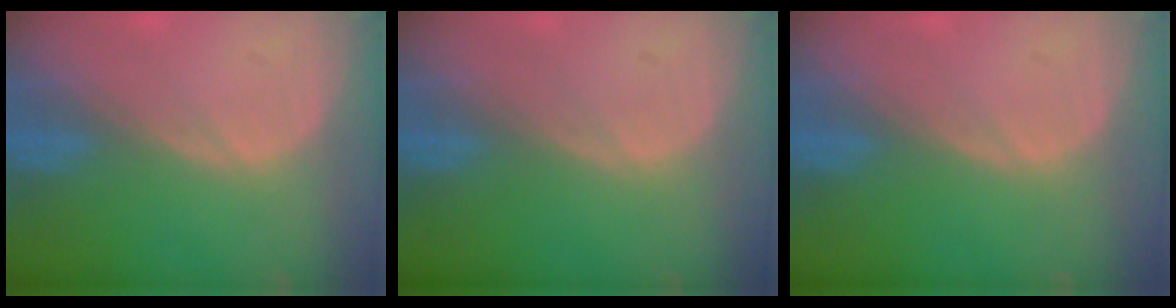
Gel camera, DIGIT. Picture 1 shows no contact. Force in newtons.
{"total": 0.0}
{"total": 0.0}